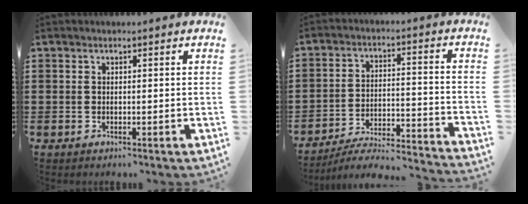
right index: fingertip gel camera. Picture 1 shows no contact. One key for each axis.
{"total": 4.9, "fx": -4.6, "fy": 0.3, "fz": 1.5, "tx": -0.034, "ty": -0.011, "tz": -0.095}